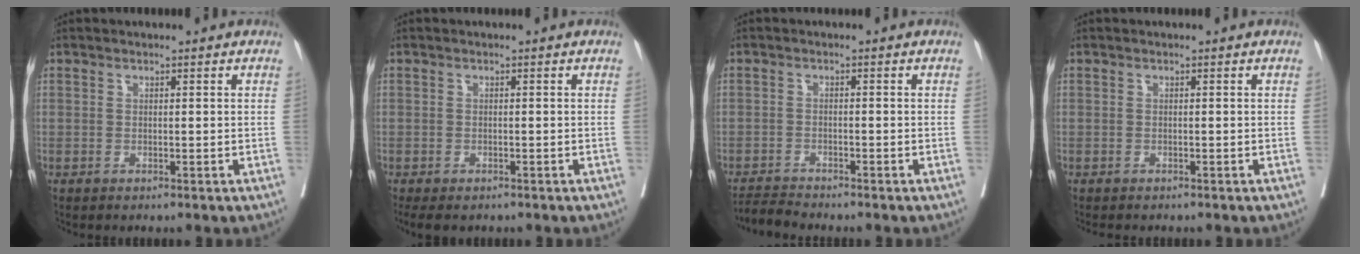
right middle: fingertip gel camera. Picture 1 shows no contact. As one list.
[{"total": 5.1, "force": [-3.9, 2.2, 2.3], "torque": [-0.033, -0.010, -0.058]}, {"total": 2.7, "force": [-2.6, -0.6, -0.1], "torque": [0.000, -0.017, -0.049]}, {"total": 2.1, "force": [-1.9, 0.7, 0.8], "torque": [-0.016, -0.006, -0.023]}]